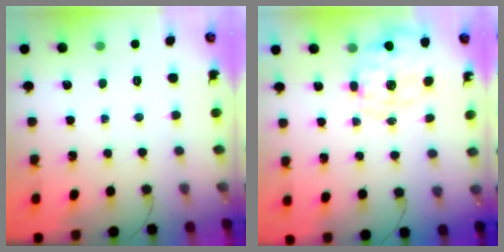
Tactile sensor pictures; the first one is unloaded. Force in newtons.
{"total": 2.0, "press": 1.8, "slide": 1.0}